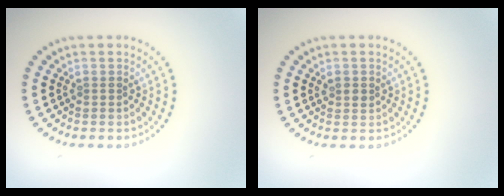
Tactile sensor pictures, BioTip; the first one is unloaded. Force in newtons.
{"total": 1.1, "press": 1.1, "slide": 0.3}